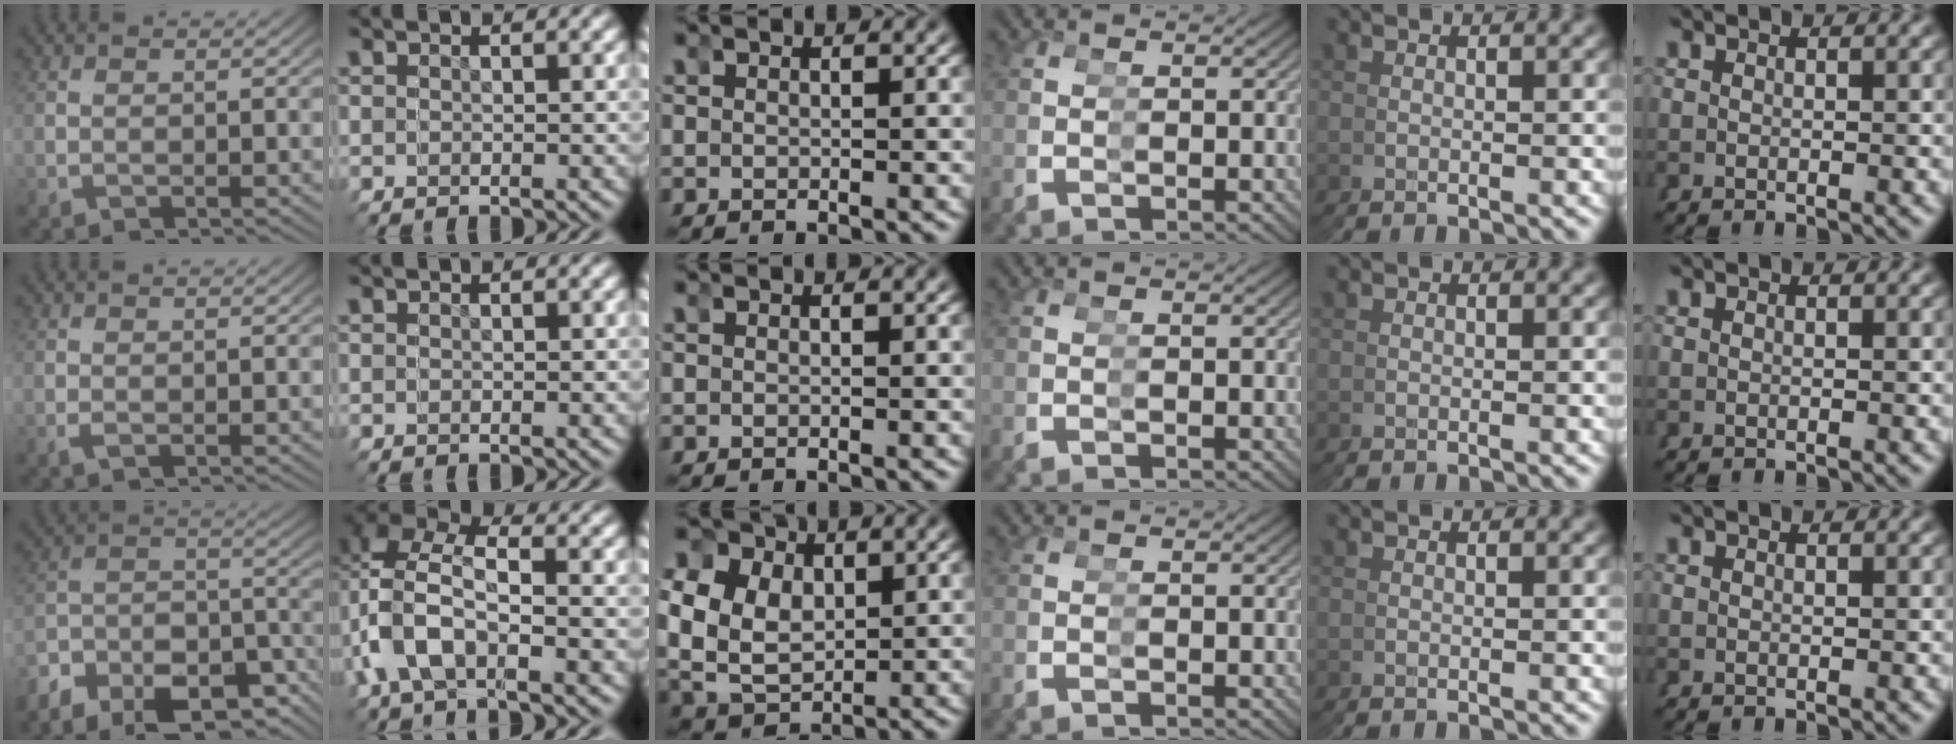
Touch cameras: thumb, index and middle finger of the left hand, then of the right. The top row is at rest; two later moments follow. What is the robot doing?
{"motion": "grasp_and_lifting", "object": "pipette"}